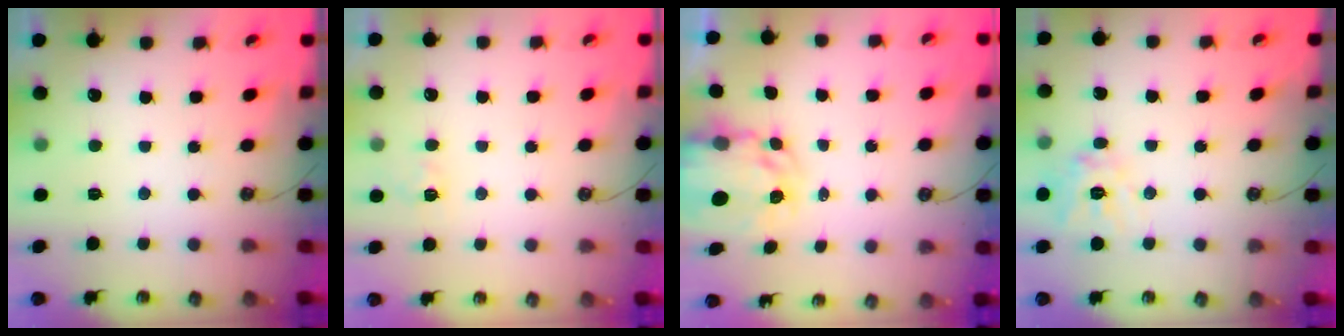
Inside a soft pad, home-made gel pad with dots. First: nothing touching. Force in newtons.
{"total": 4.6, "press": 4.6, "slide": 0.4}
{"total": 6.3, "press": 6.3, "slide": 0.5}
{"total": 12.4, "press": 12.3, "slide": 1.5}